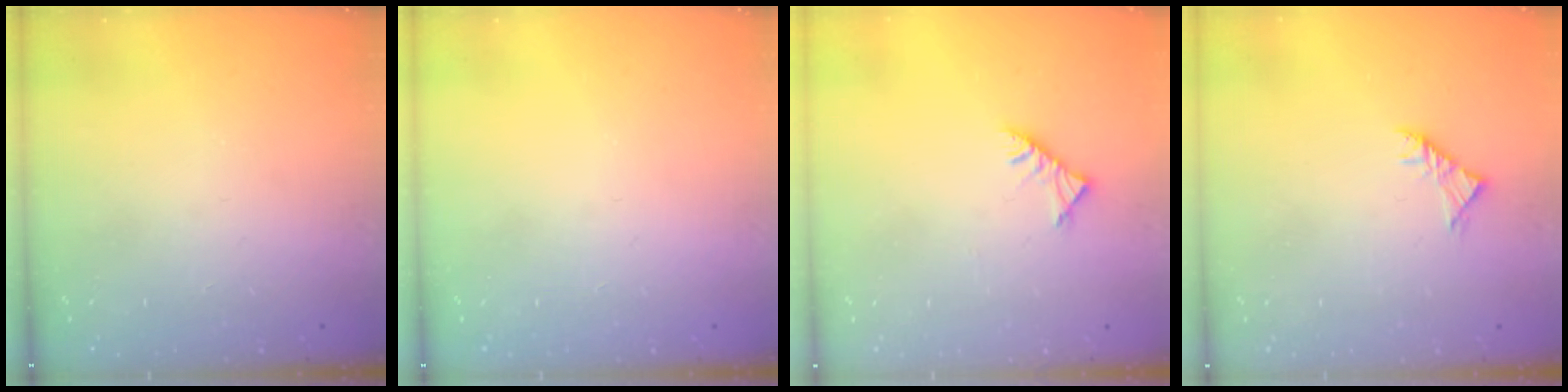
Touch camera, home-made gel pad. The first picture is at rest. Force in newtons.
{"total": 0.0}
{"total": 3.4, "press": 3.3, "slide": 0.8}
{"total": 2.9, "press": 2.8, "slide": 0.8}